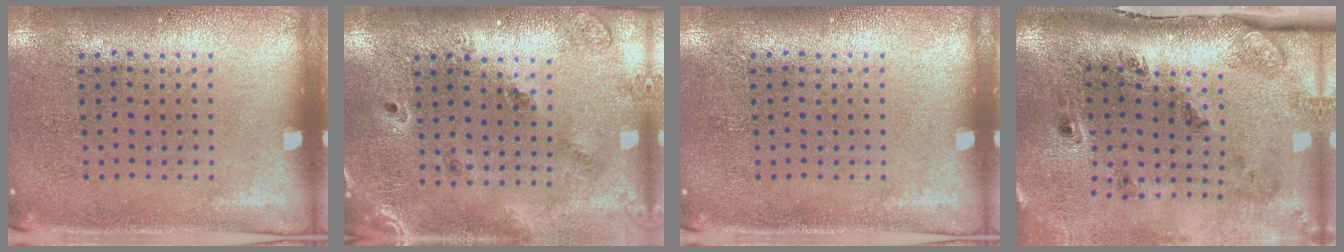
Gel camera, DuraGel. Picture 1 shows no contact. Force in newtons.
{"total": 1.3, "press": 1.3, "slide": 0.5}
{"total": 0.0}
{"total": 2.9, "press": 1.8, "slide": 2.2}